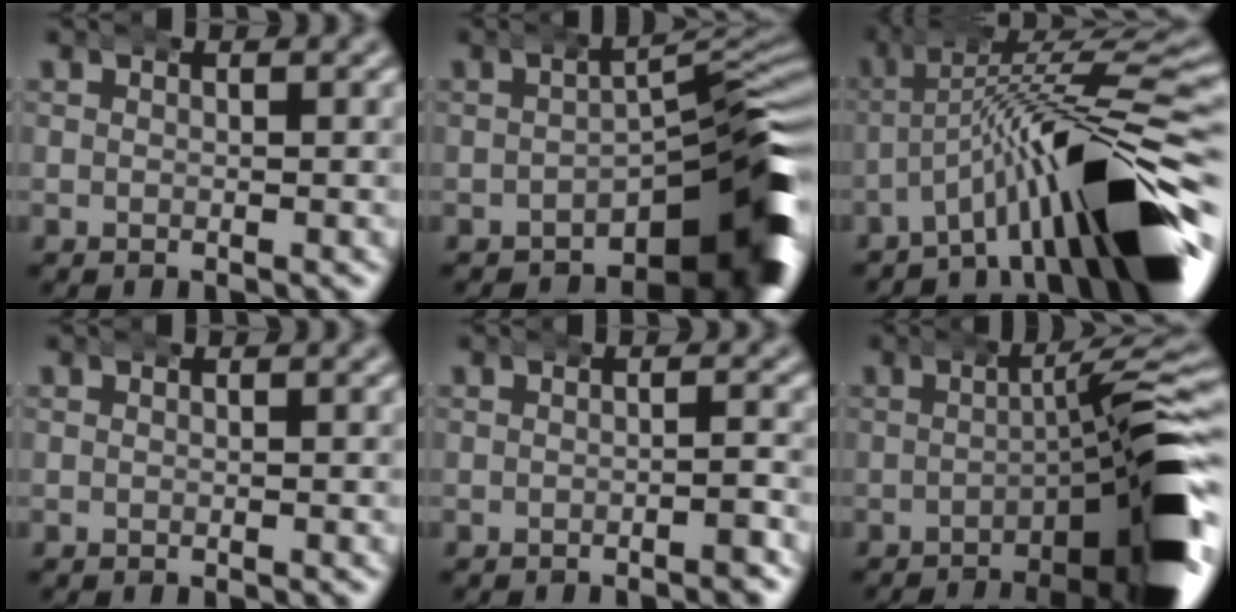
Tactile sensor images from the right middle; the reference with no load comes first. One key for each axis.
{"total": 13.8, "fx": -5.3, "fy": 5.6, "fz": 11.4, "tx": -0.108, "ty": 0.005, "tz": -0.076}
{"total": 15.1, "fx": -4.8, "fy": 4.9, "fz": 13.4, "tx": -0.190, "ty": 0.001, "tz": -0.069}
{"total": 0.0}
{"total": 1.2, "fx": -0.8, "fy": 0.3, "fz": 0.7, "tx": -0.008, "ty": 0.005, "tz": -0.019}
{"total": 13.8, "fx": -4.4, "fy": 3.6, "fz": 12.6, "tx": -0.158, "ty": 0.007, "tz": -0.058}